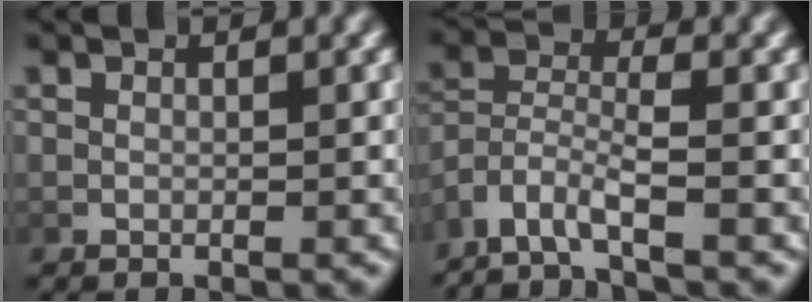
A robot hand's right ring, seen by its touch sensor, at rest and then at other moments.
{"total": 6.0, "force": [-3.6, 3.6, 3.3], "torque": [-0.085, -0.038, -0.051]}